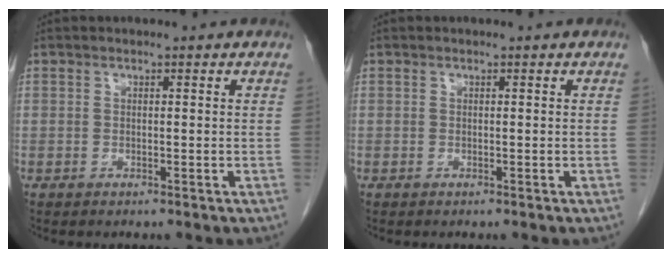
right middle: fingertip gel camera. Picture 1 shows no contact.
{"total": 0.0}